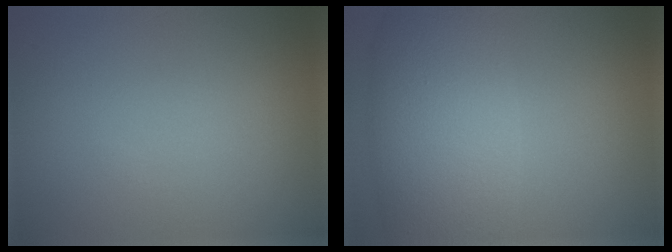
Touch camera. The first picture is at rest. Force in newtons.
{"total": 8.6, "press": 8.6, "slide": 0.6}